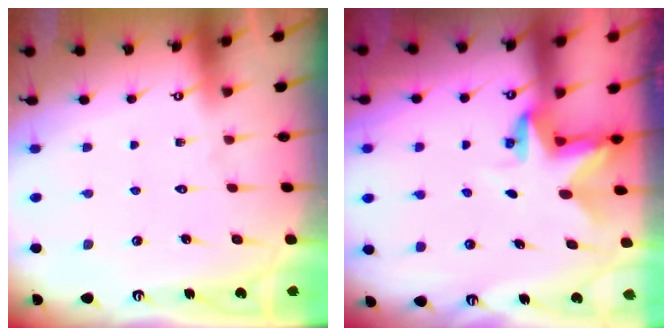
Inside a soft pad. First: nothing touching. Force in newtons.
{"total": 3.1, "press": 3.1, "slide": 0.2}